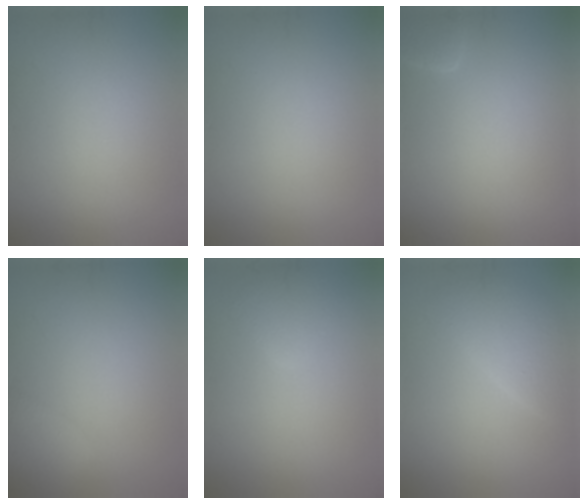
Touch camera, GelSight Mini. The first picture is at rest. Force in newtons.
{"total": 0.0}
{"total": 1.6, "press": 1.6, "slide": 0.1}
{"total": 2.5, "press": 2.5, "slide": 0.2}
{"total": 2.3, "press": 2.3, "slide": 0.1}
{"total": 2.9, "press": 2.9, "slide": 0.2}